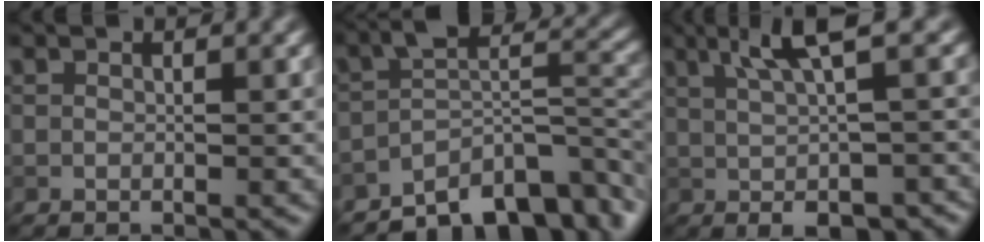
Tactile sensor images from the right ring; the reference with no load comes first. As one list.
[{"total": 9.3, "force": [-5.9, 4.0, 6.0], "torque": [-0.068, 0.002, -0.106]}, {"total": 6.6, "force": [1.3, 1.8, 6.2], "torque": [-0.082, 0.004, 0.021]}]